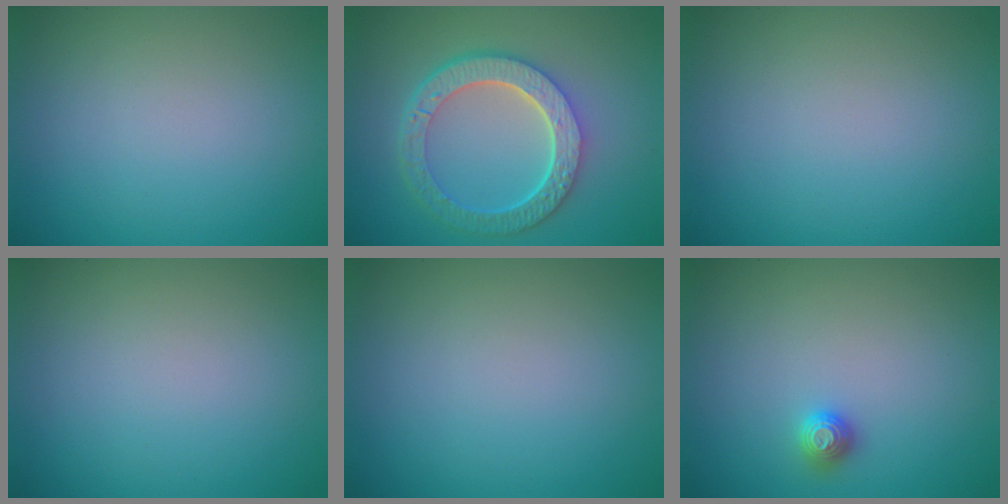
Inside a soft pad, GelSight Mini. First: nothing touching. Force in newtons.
{"total": 6.7, "press": 4.9, "slide": 4.5}
{"total": 0.0}
{"total": 0.0}
{"total": 0.0}
{"total": 1.1, "press": 1.1, "slide": 0.2}